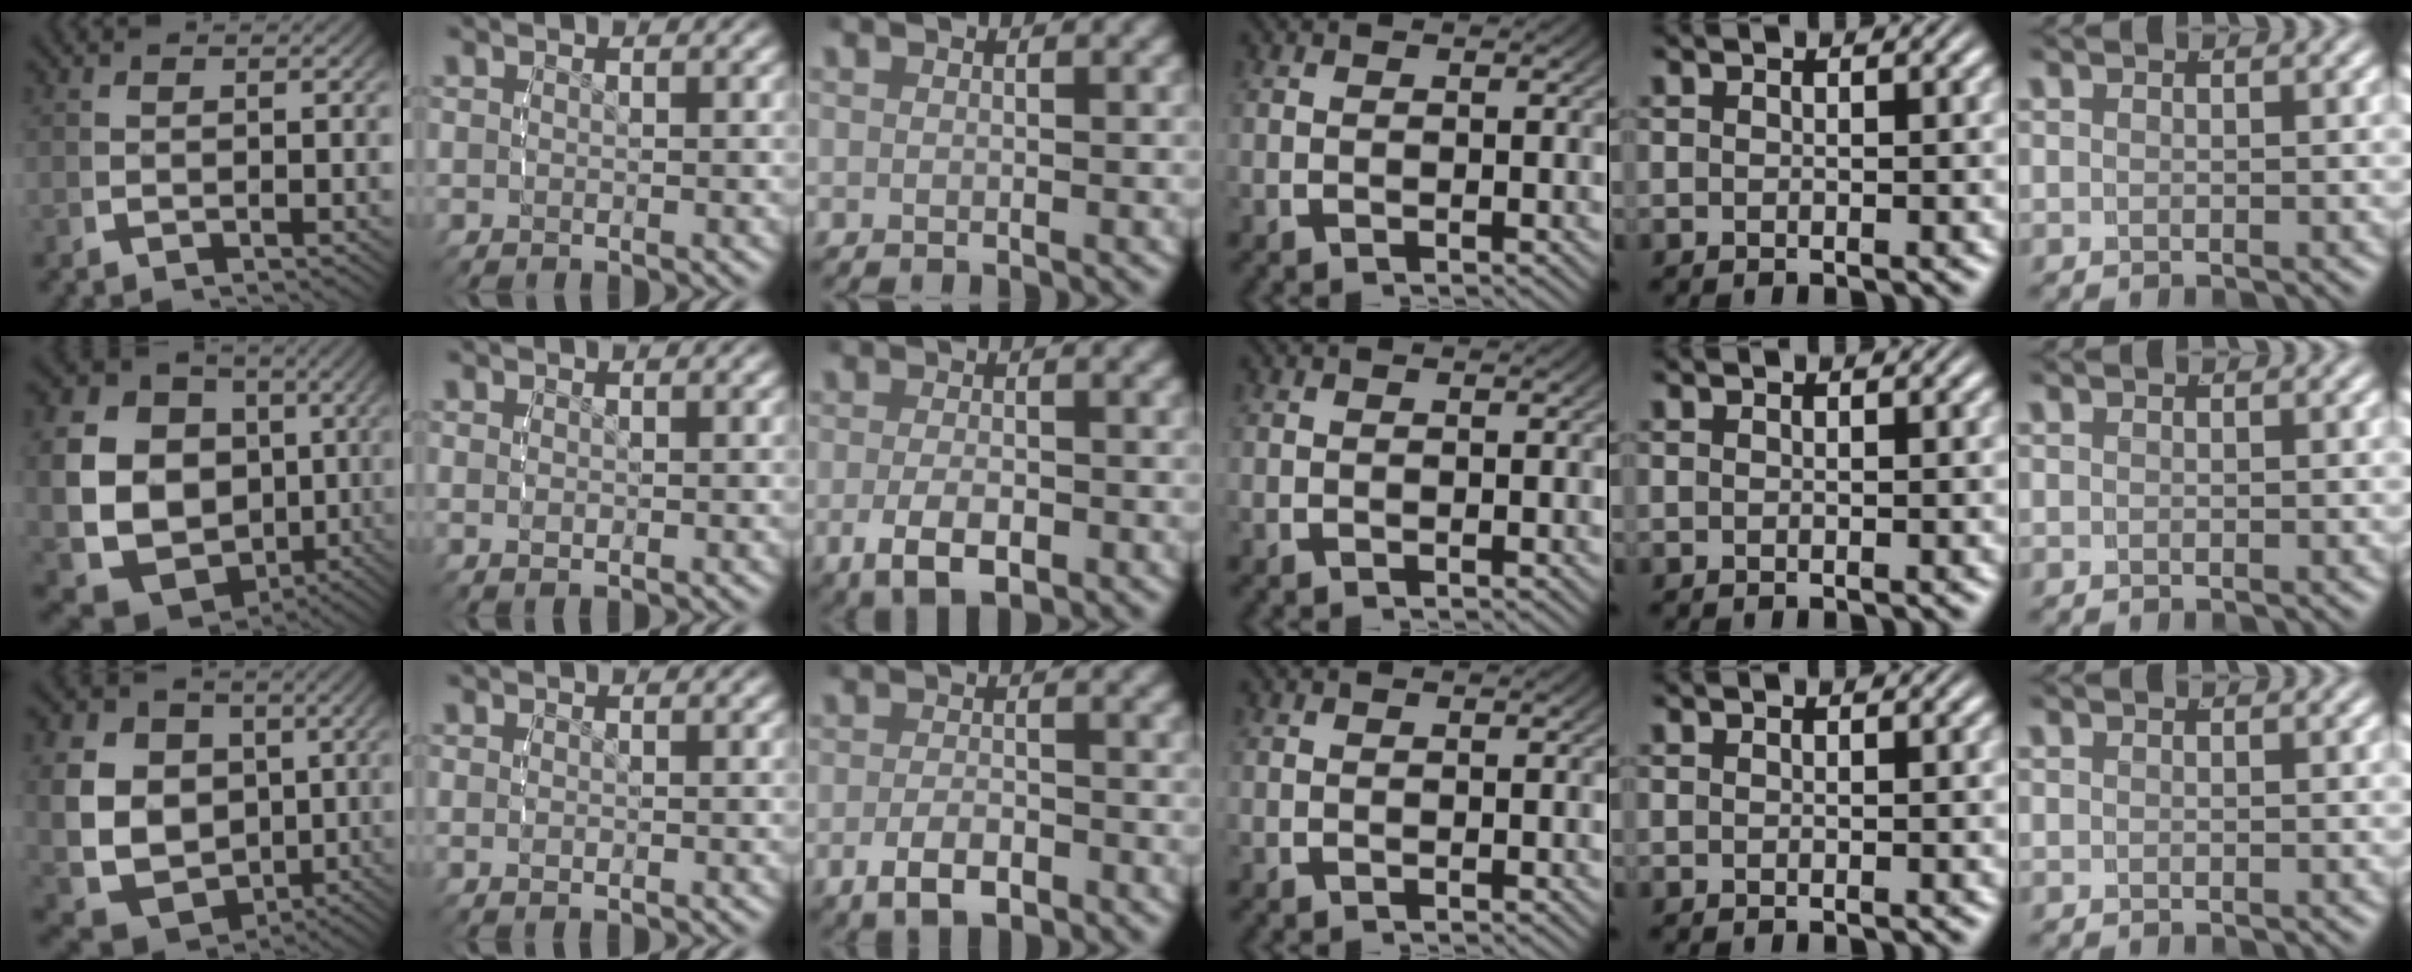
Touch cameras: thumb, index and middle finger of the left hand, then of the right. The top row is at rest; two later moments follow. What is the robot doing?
{"motion": "lift_and_place", "object": "cloth"}